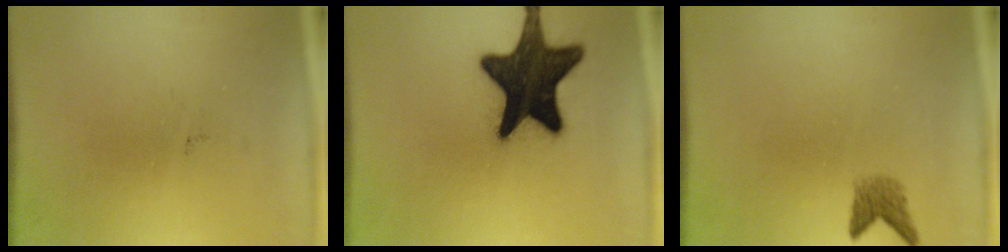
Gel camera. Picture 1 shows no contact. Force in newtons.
{"total": 17.6}
{"total": 2.0}